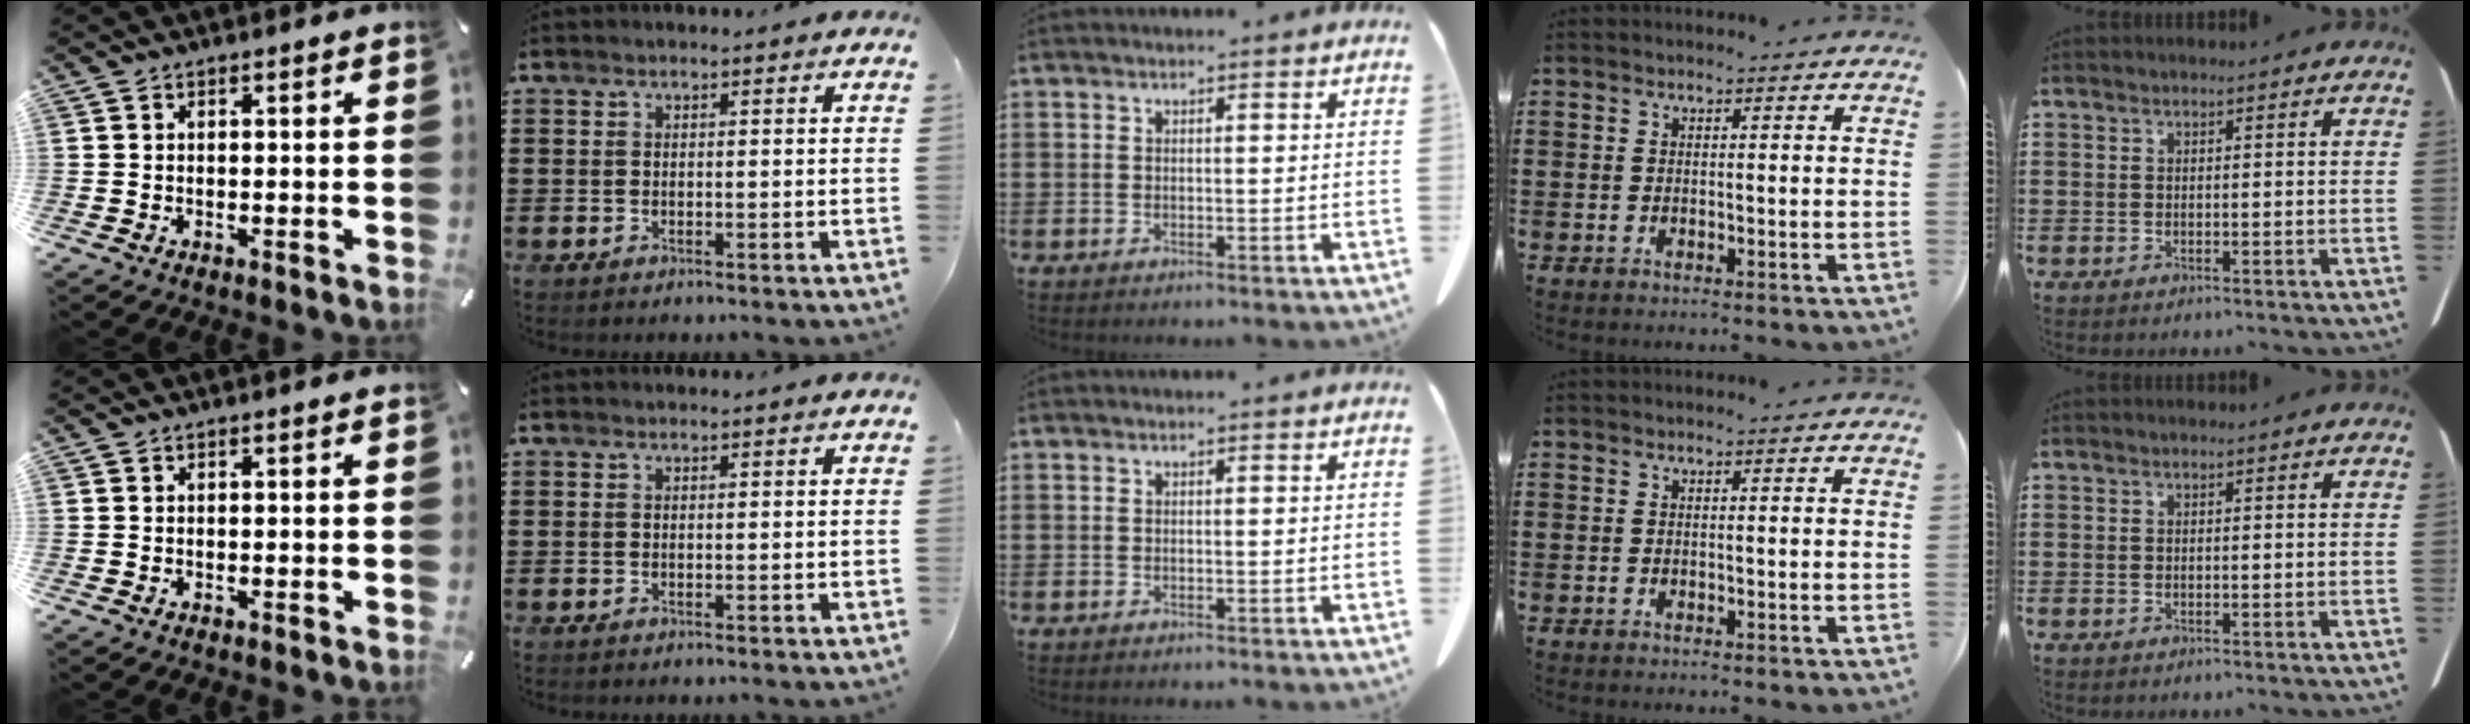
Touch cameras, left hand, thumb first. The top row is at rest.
{}